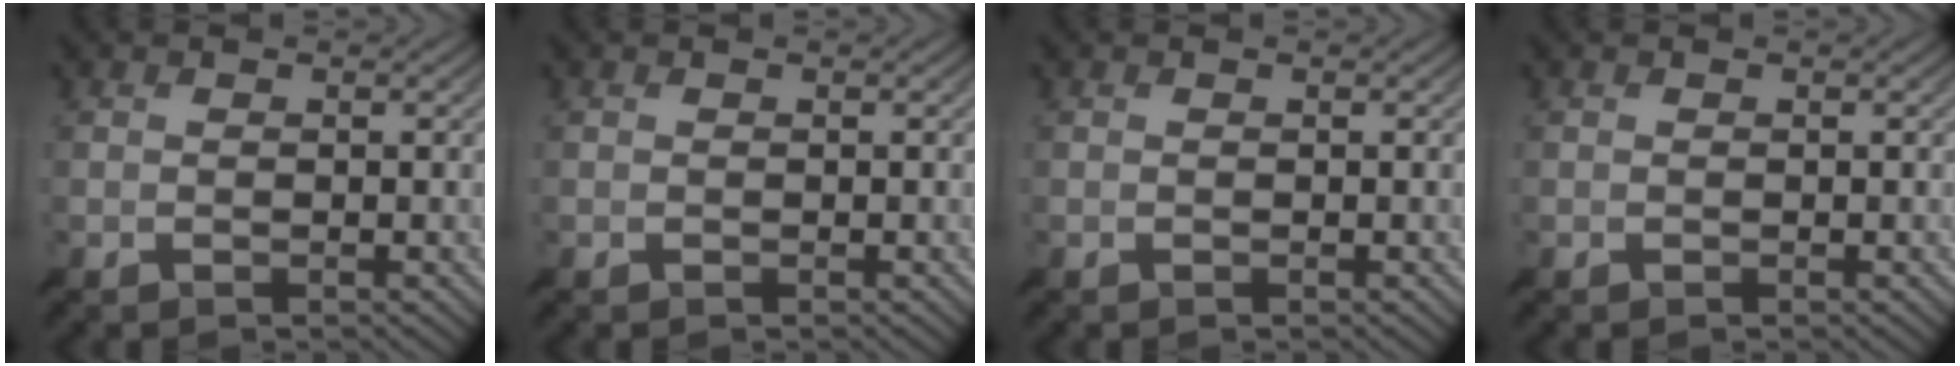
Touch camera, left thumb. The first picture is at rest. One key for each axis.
{"total": 0.0}
{"total": 0.0}
{"total": 0.0}